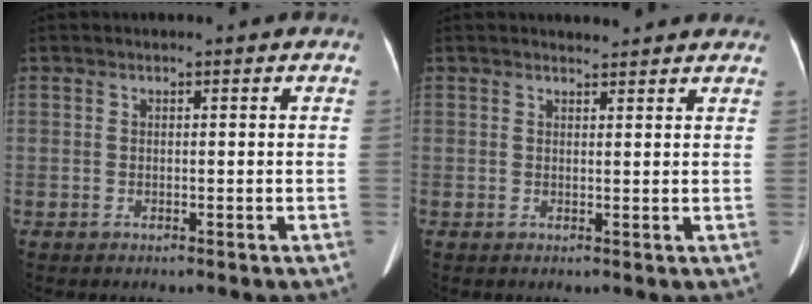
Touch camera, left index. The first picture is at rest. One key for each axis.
{"total": 2.7, "fx": 2.6, "fy": 0.6, "fz": 0.3, "tx": -0.009, "ty": 0.010, "tz": 0.029}